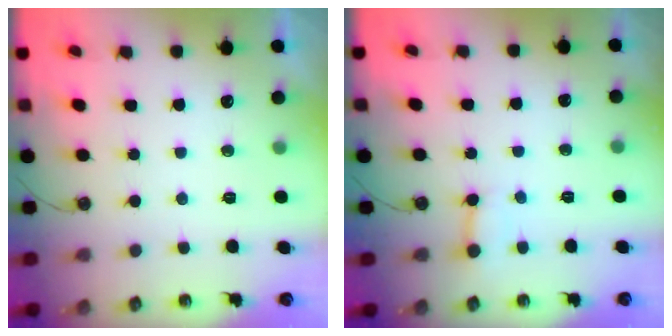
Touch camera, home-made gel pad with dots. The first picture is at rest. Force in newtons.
{"total": 3.1, "press": 3.1, "slide": 0.3}